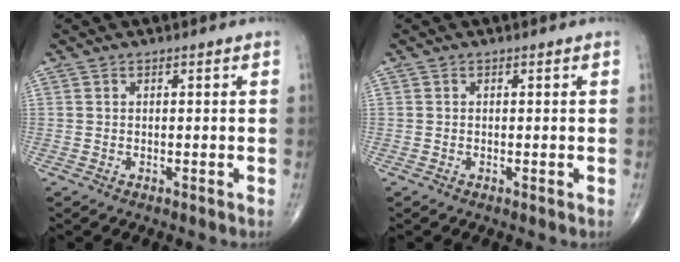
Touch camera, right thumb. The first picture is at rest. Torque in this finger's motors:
{"motor_torque": [-0.23, -0.05, -0.20, -0.01, 0.03]}